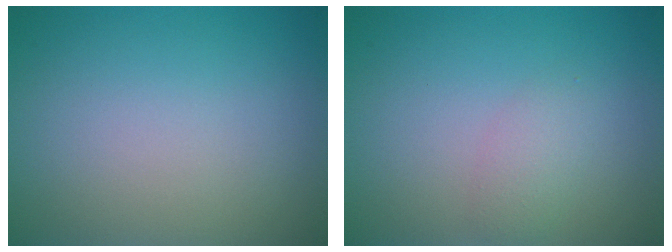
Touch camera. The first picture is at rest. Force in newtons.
{"total": 1.6, "press": 1.6, "slide": 0.1}